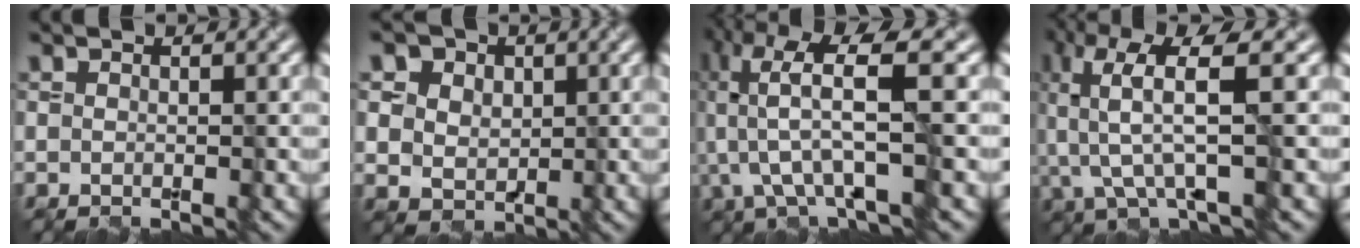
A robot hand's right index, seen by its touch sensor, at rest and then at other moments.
{"total": 6.5, "force": [2.9, 5.0, 3.0], "torque": [-0.064, 0.014, 0.037]}
{"total": 7.5, "force": [-0.5, 1.8, 7.3], "torque": [-0.159, 0.009, -0.006]}
{"total": 5.8, "force": [0.6, 1.0, 5.7], "torque": [-0.131, 0.003, 0.019]}